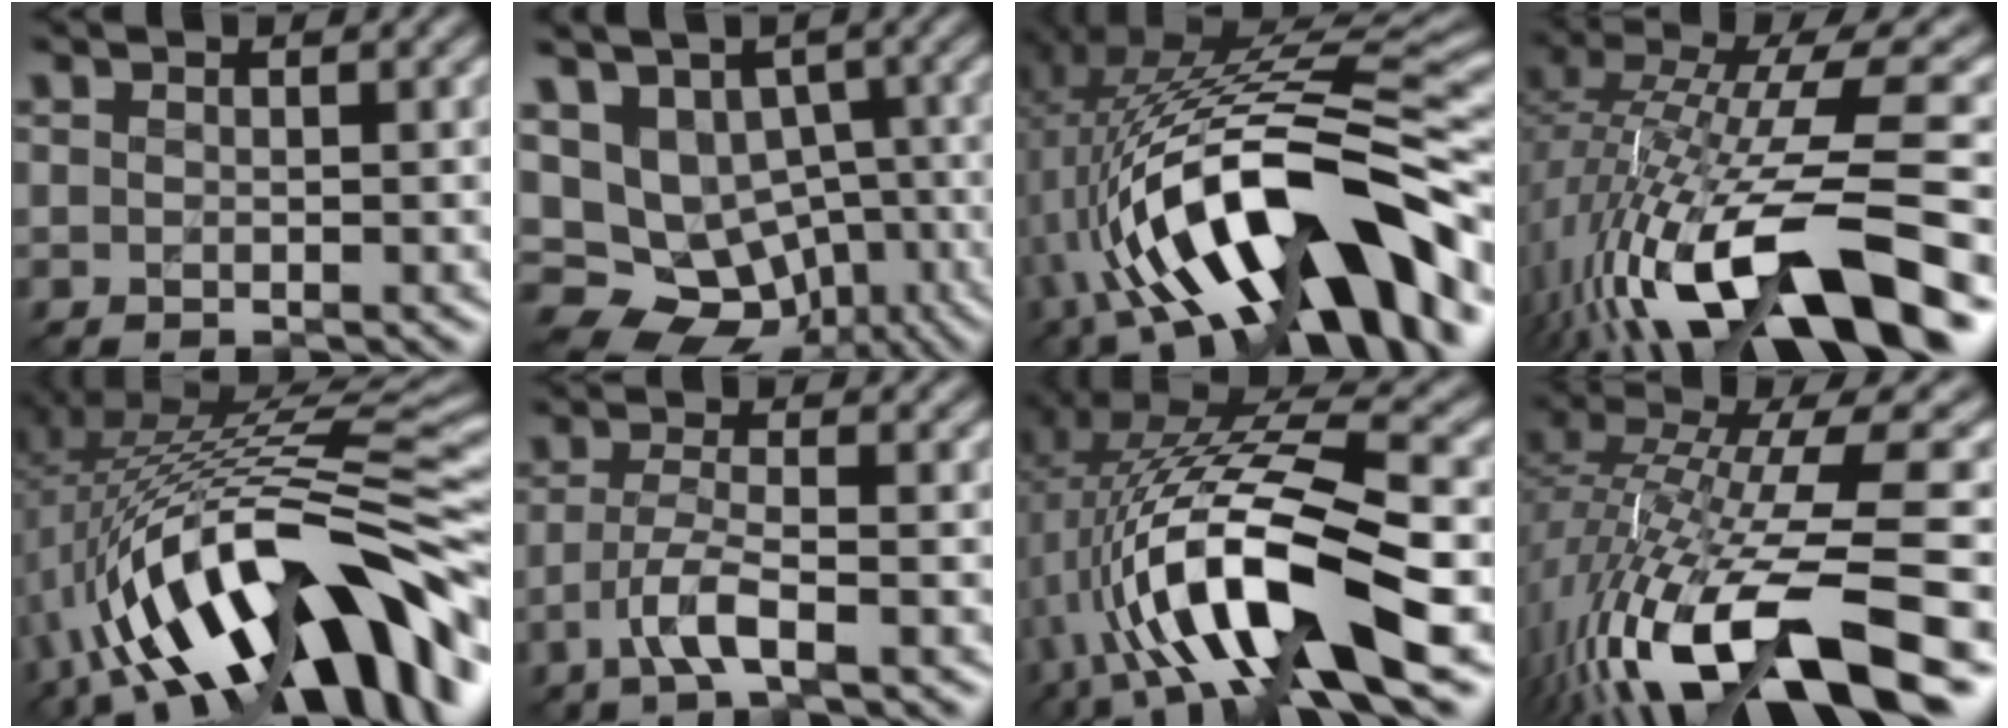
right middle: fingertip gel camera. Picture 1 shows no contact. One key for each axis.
{"total": 12.0, "fx": -2.8, "fy": 10.4, "fz": 5.3, "tx": -0.109, "ty": -0.003, "tz": -0.036}
{"total": 14.8, "fx": -3.9, "fy": 4.9, "fz": 13.4, "tx": -0.213, "ty": 0.012, "tz": -0.065}
{"total": 14.7, "fx": -4.3, "fy": 4.9, "fz": 13.2, "tx": -0.240, "ty": 0.019, "tz": -0.069}
{"total": 16.5, "fx": -4.9, "fy": 6.2, "fz": 14.5, "tx": -0.234, "ty": 0.024, "tz": -0.084}
{"total": 3.5, "fx": -1.6, "fy": 0.8, "fz": 3.1, "tx": -0.066, "ty": 0.004, "tz": -0.037}
{"total": 13.6, "fx": -1.8, "fy": 4.4, "fz": 12.7, "tx": -0.234, "ty": 0.004, "tz": -0.035}
{"total": 15.1, "fx": -5.8, "fy": 4.7, "fz": 13.1, "tx": -0.248, "ty": 0.013, "tz": -0.098}